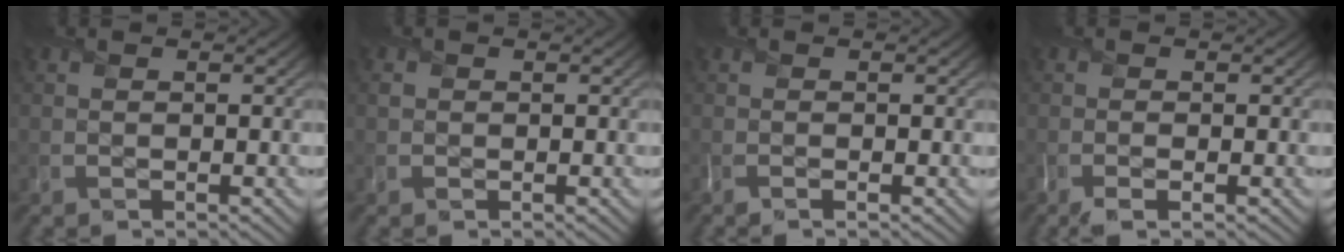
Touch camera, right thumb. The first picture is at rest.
{"total": 0.6, "force": [0.2, 0.6, -0.1], "torque": [0.002, -0.001, 0.000]}
{"total": 0.6, "force": [-0.5, 0.1, 0.4], "torque": [-0.010, -0.004, -0.012]}
{"total": 0.9, "force": [-0.6, -0.1, 0.6], "torque": [-0.010, 0.000, -0.016]}